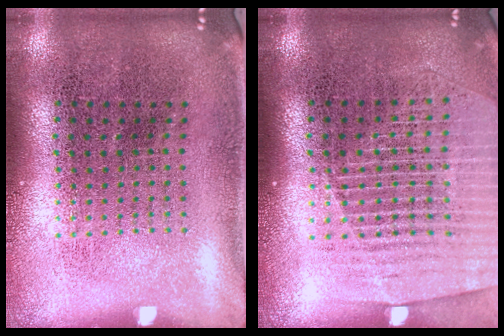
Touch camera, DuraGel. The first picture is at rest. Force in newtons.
{"total": 1.4, "press": 1.3, "slide": 0.5}